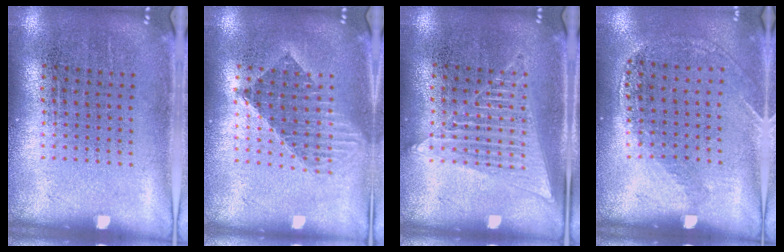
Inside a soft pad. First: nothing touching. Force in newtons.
{"total": 1.6, "press": 1.3, "slide": 0.9}
{"total": 1.4, "press": 1.4, "slide": 0.3}
{"total": 1.2, "press": 1.1, "slide": 0.5}